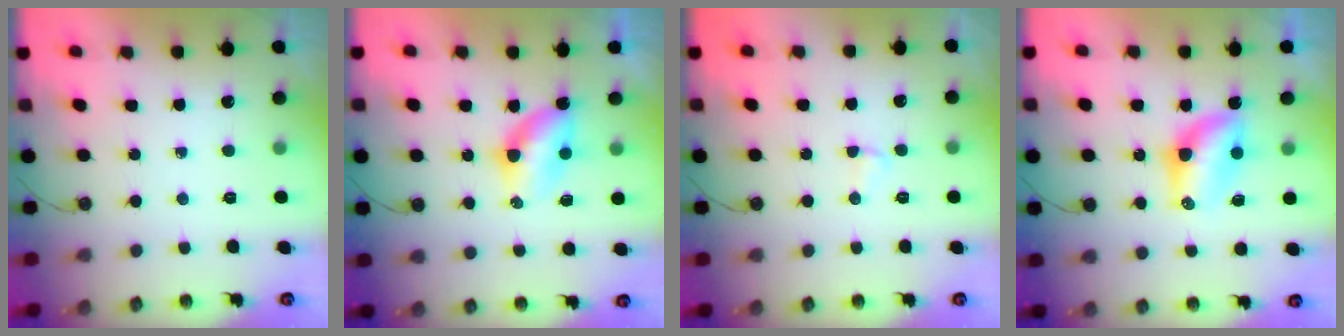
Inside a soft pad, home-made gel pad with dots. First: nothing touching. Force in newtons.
{"total": 5.5, "press": 5.5, "slide": 0.6}
{"total": 2.5, "press": 2.5, "slide": 0.7}
{"total": 7.2, "press": 7.1, "slide": 1.2}